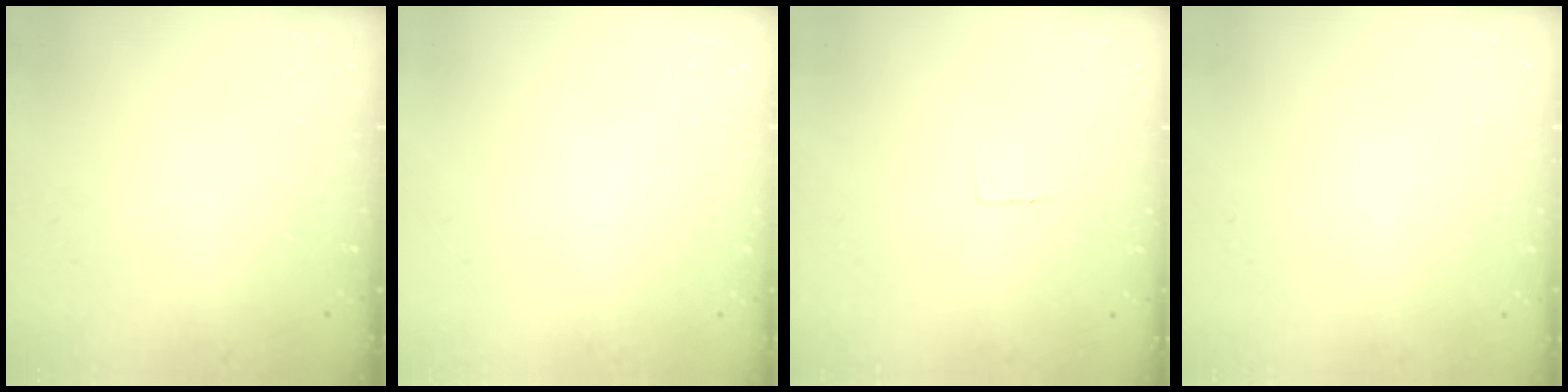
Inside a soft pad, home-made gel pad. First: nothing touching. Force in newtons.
{"total": 0.8, "press": 0.4, "slide": 0.7}
{"total": 4.1, "press": 4.1, "slide": 0.3}
{"total": 0.0}